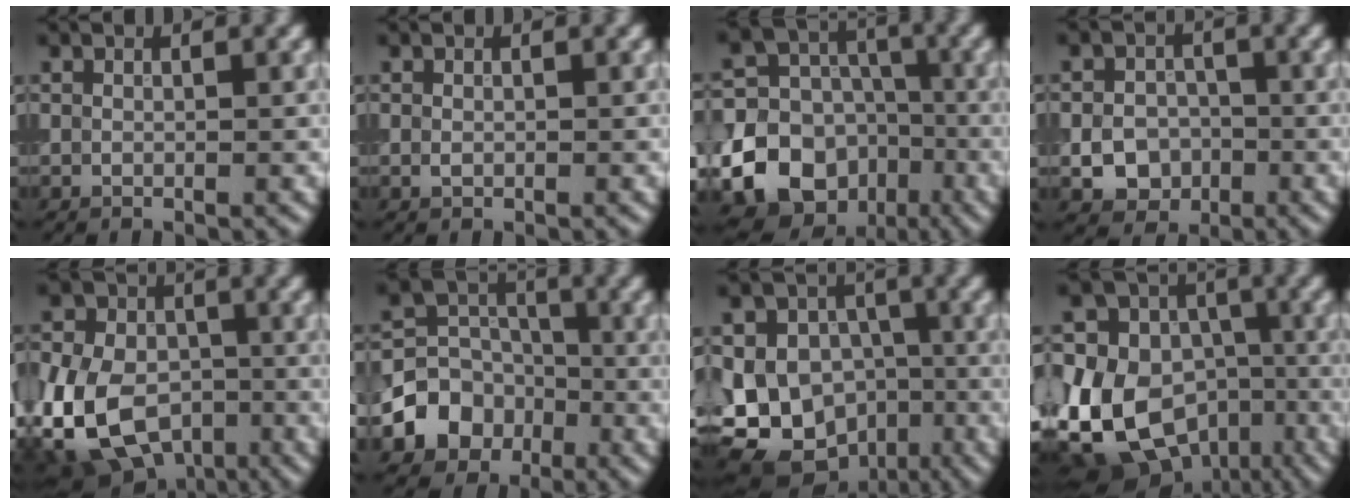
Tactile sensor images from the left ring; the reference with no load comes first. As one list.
[{"total": 0.5, "force": [-0.1, 0.4, 0.4], "torque": [-0.006, -0.003, -0.001]}, {"total": 22.4, "force": [-8.8, 19.6, 6.3], "torque": [-0.155, -0.048, -0.163]}, {"total": 3.8, "force": [-1.2, 3.2, 1.6], "torque": [-0.021, -0.002, -0.022]}, {"total": 15.5, "force": [-5.4, 11.8, 8.5], "torque": [-0.173, -0.029, -0.121]}, {"total": 6.1, "force": [-2.5, 5.2, 2.1], "torque": [-0.020, 0.002, -0.060]}, {"total": 13.8, "force": [-4.9, 11.6, 5.8], "torque": [-0.102, -0.017, -0.089]}, {"total": 16.8, "force": [-4.8, 13.3, 9.2], "torque": [-0.196, 0.005, -0.095]}]